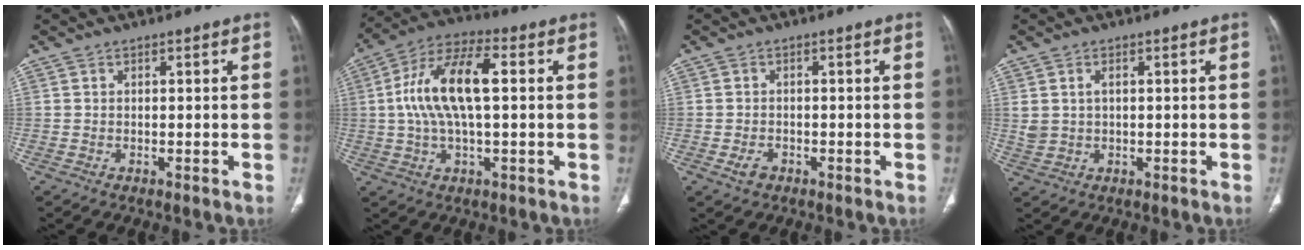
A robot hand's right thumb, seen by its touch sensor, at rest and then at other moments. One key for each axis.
{"total": 14.4, "fx": 1.5, "fy": 5.9, "fz": 13.1, "tx": -0.265, "ty": 0.030, "tz": 0.024}
{"total": 2.3, "fx": -1.1, "fy": 1.6, "fz": 1.2, "tx": -0.022, "ty": 0.004, "tz": -0.016}
{"total": 3.2, "fx": 0.9, "fy": 2.1, "fz": 2.3, "tx": -0.053, "ty": 0.001, "tz": 0.024}